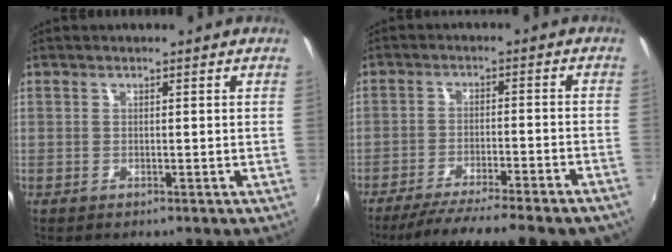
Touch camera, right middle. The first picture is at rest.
{"total": 17.9, "force": [-15.6, 1.0, 8.8], "torque": [-0.150, -0.031, -0.221]}